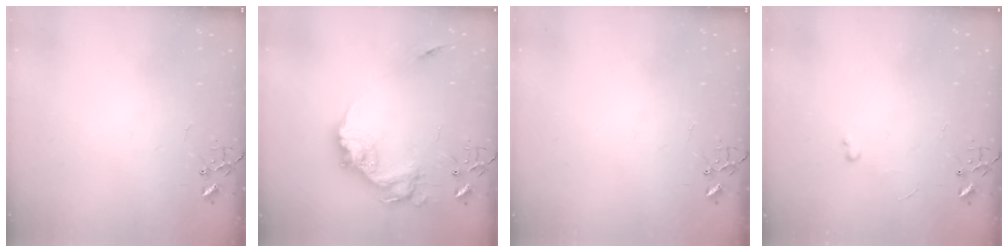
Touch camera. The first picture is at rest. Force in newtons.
{"total": 17.5, "press": 17.4, "slide": 1.9}
{"total": 0.0}
{"total": 2.6, "press": 2.6, "slide": 0.4}